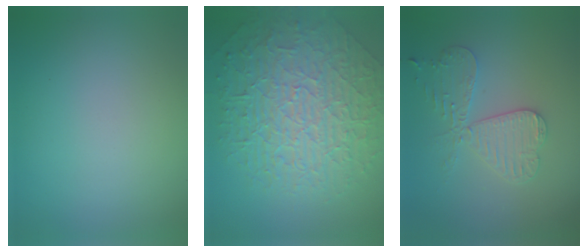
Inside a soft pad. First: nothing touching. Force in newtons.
{"total": 10.2, "press": 6.7, "slide": 7.6}
{"total": 3.7, "press": 3.6, "slide": 1.0}